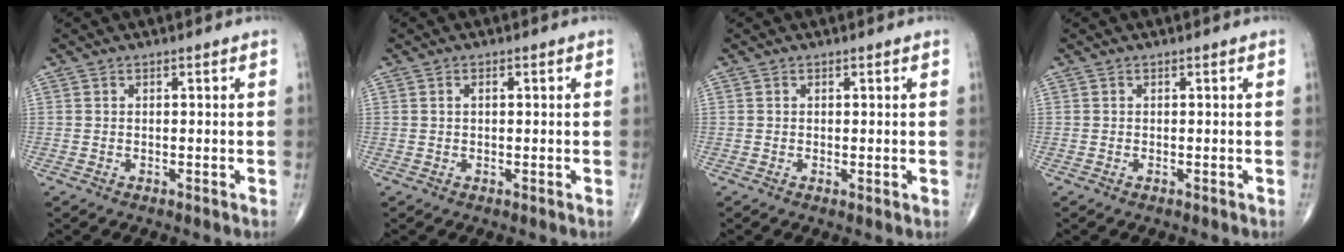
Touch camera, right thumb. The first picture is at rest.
{"total": 0.9, "force": [0.2, 0.5, 0.8], "torque": [-0.017, 0.005, 0.004]}
{"total": 0.7, "force": [0.0, 0.2, 0.7], "torque": [-0.015, -0.005, 0.000]}
{"total": 0.0}